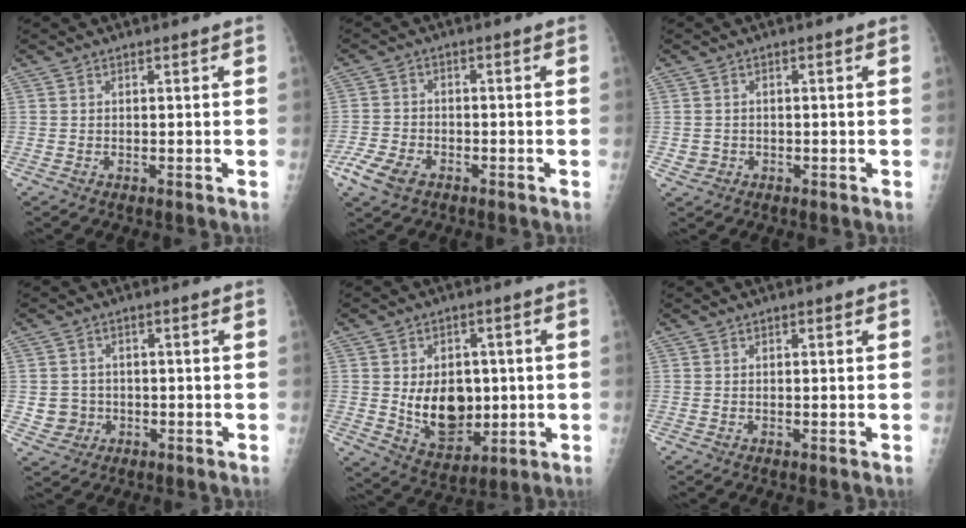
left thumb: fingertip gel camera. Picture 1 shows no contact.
{"total": 6.1, "force": [-3.8, 3.6, 3.2], "torque": [-0.074, 0.009, -0.070]}
{"total": 2.0, "force": [-0.6, 1.8, 0.2], "torque": [-0.001, 0.004, -0.007]}
{"total": 4.2, "force": [-0.7, 4.1, 0.6], "torque": [0.008, 0.006, -0.008]}
{"total": 12.1, "force": [0.0, 8.7, 8.5], "torque": [-0.087, -0.013, 0.018]}
{"total": 0.8, "force": [0.4, 0.4, 0.6], "torque": [-0.005, 0.001, 0.003]}